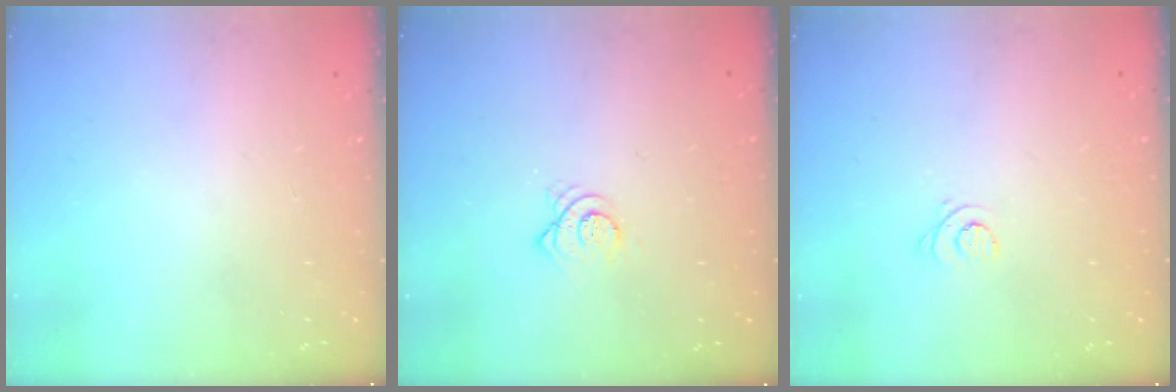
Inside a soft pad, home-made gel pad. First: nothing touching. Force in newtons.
{"total": 3.6, "press": 3.6, "slide": 0.1}
{"total": 2.5, "press": 2.5, "slide": 0.3}